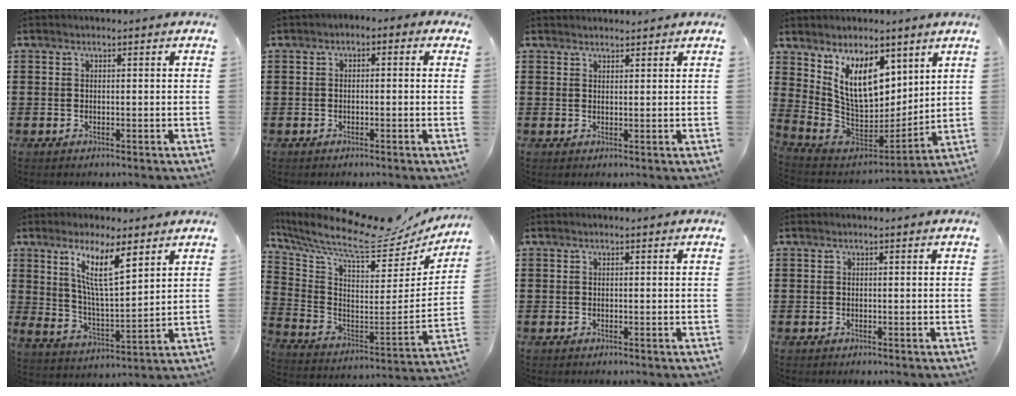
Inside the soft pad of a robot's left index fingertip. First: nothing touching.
{"total": 1.1, "force": [-0.9, 0.5, 0.3], "torque": [-0.010, 0.002, -0.020]}
{"total": 1.4, "force": [1.4, 0.2, 0.0], "torque": [-0.003, 0.001, 0.027]}
{"total": 11.8, "force": [5.7, 6.4, 8.1], "torque": [-0.171, -0.027, 0.113]}
{"total": 10.5, "force": [6.3, 2.9, 7.9], "torque": [-0.161, -0.016, 0.111]}
{"total": 10.7, "force": [8.9, 2.2, 5.6], "torque": [-0.132, -0.075, 0.143]}
{"total": 0.0}
{"total": 0.0}